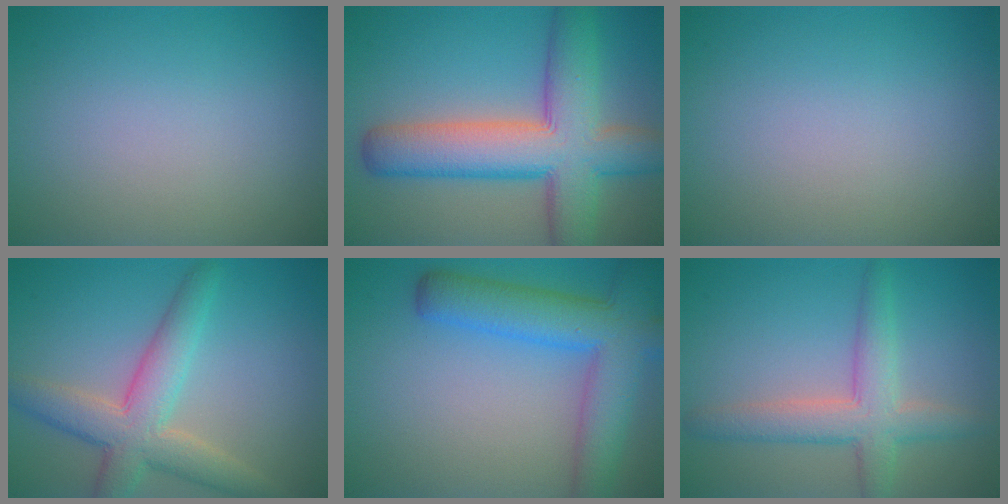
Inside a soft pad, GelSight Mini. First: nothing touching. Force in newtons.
{"total": 10.5, "press": 10.5, "slide": 0.5}
{"total": 0.0}
{"total": 5.8, "press": 5.8, "slide": 0.4}
{"total": 7.6, "press": 7.6, "slide": 0.4}
{"total": 4.5, "press": 4.5, "slide": 0.1}